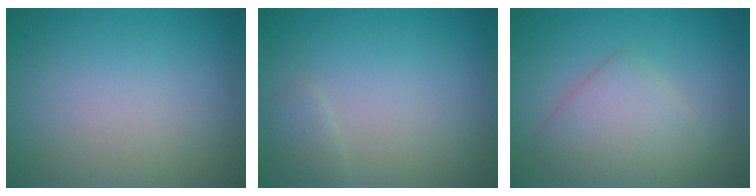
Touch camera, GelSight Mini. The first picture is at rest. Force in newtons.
{"total": 1.1, "press": 1.1, "slide": 0.1}
{"total": 3.9, "press": 3.9, "slide": 0.1}